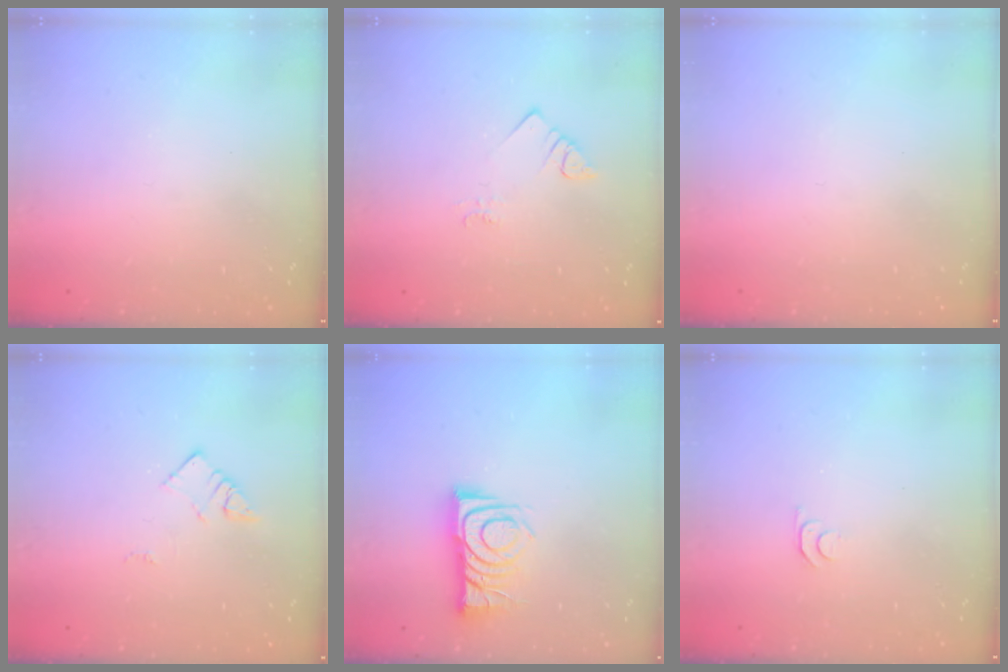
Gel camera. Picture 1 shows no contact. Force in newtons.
{"total": 2.1, "press": 2.1, "slide": 0.4}
{"total": 1.6, "press": 1.5, "slide": 0.1}
{"total": 2.9, "press": 2.9, "slide": 0.2}
{"total": 9.6, "press": 9.5, "slide": 1.0}
{"total": 3.5, "press": 3.4, "slide": 0.5}